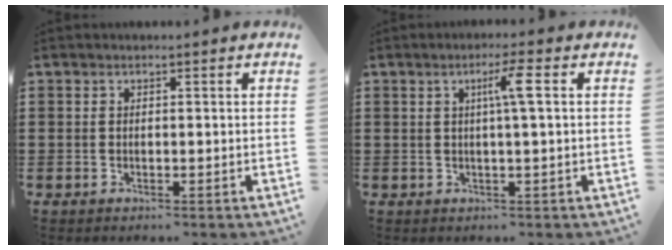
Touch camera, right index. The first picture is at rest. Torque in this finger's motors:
{"motor_torque": [0.68, -0.11, 0.27, 0.07]}